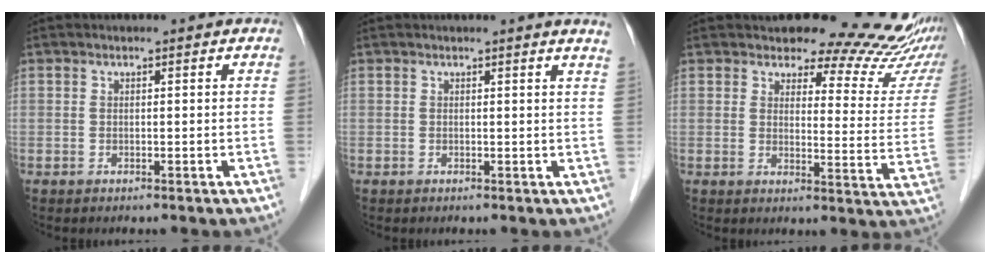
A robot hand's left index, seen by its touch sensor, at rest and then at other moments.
{"total": 2.0, "force": [1.8, -0.5, 0.8], "torque": [-0.020, -0.012, 0.013]}
{"total": 16.4, "force": [15.2, 4.3, 4.2], "torque": [-0.014, -0.081, 0.141]}